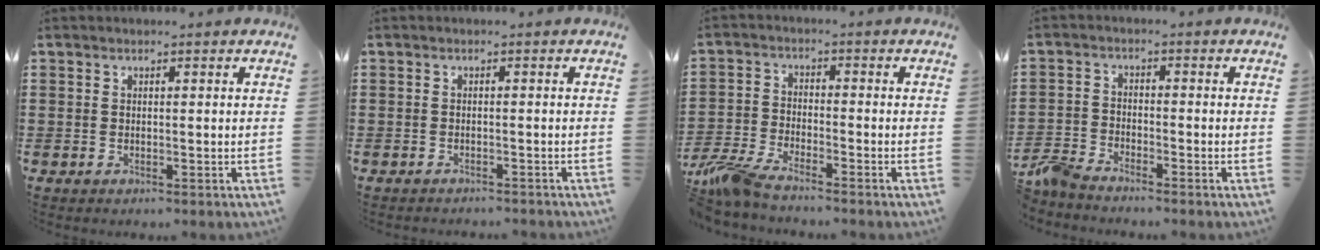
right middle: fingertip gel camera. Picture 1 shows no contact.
{"total": 0.9, "force": [-0.9, 0.0, 0.0], "torque": [-0.002, 0.000, -0.019]}
{"total": 5.6, "force": [-4.9, 0.7, 2.6], "torque": [-0.083, -0.013, -0.102]}
{"total": 3.9, "force": [-3.7, 0.6, 1.1], "torque": [-0.049, -0.004, -0.083]}